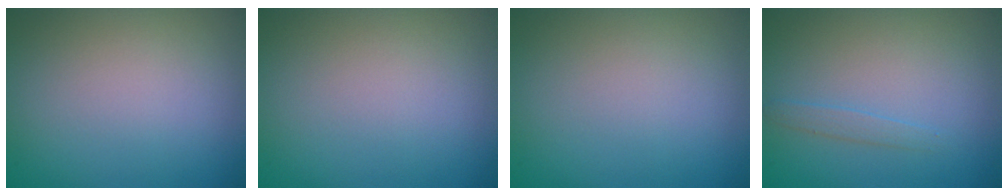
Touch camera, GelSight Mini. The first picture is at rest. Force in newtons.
{"total": 0.0}
{"total": 0.0}
{"total": 1.0, "press": 1.0, "slide": 0.0}